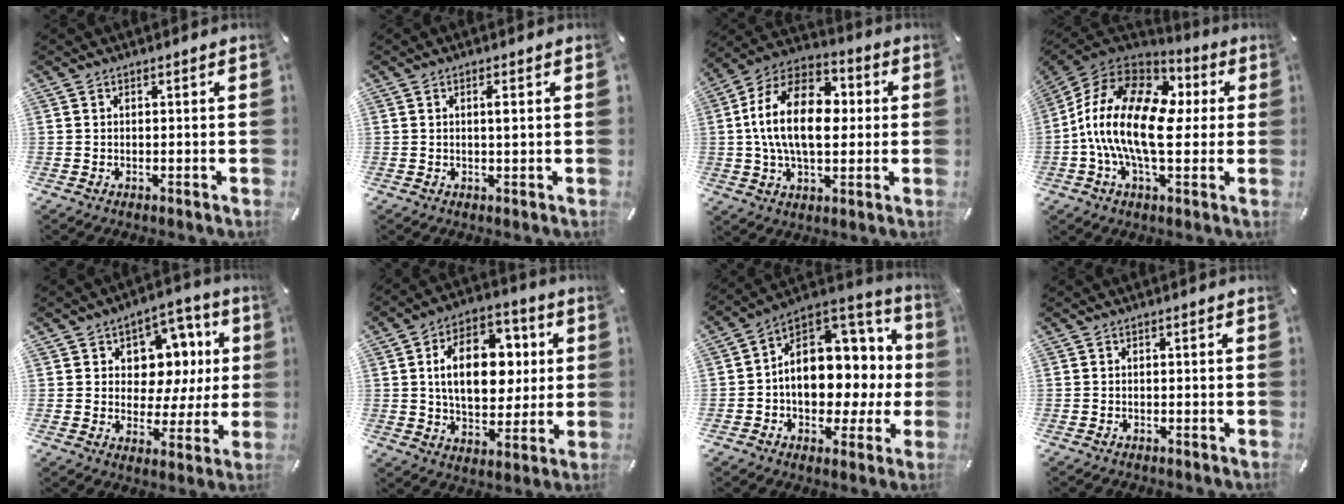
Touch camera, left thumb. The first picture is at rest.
{"total": 1.9, "force": [0.4, 0.3, 1.8], "torque": [-0.037, 0.000, 0.005]}
{"total": 18.3, "force": [0.9, 11.7, 14.1], "torque": [-0.282, 0.014, 0.010]}
{"total": 21.5, "force": [-1.4, 11.9, 17.9], "torque": [-0.348, 0.011, -0.023]}
{"total": 11.0, "force": [3.1, 9.2, 5.1], "torque": [-0.061, -0.025, 0.057]}
{"total": 17.4, "force": [2.6, 11.4, 12.8], "torque": [-0.209, 0.006, 0.043]}
{"total": 14.4, "force": [0.5, 11.1, 9.2], "torque": [-0.118, -0.021, 0.011]}
{"total": 0.6, "force": [-0.4, 0.3, 0.3], "torque": [-0.007, -0.001, -0.008]}